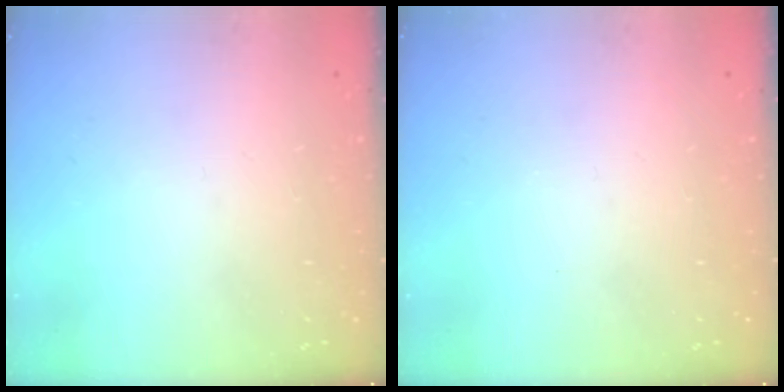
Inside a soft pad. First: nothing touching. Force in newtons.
{"total": 0.0}